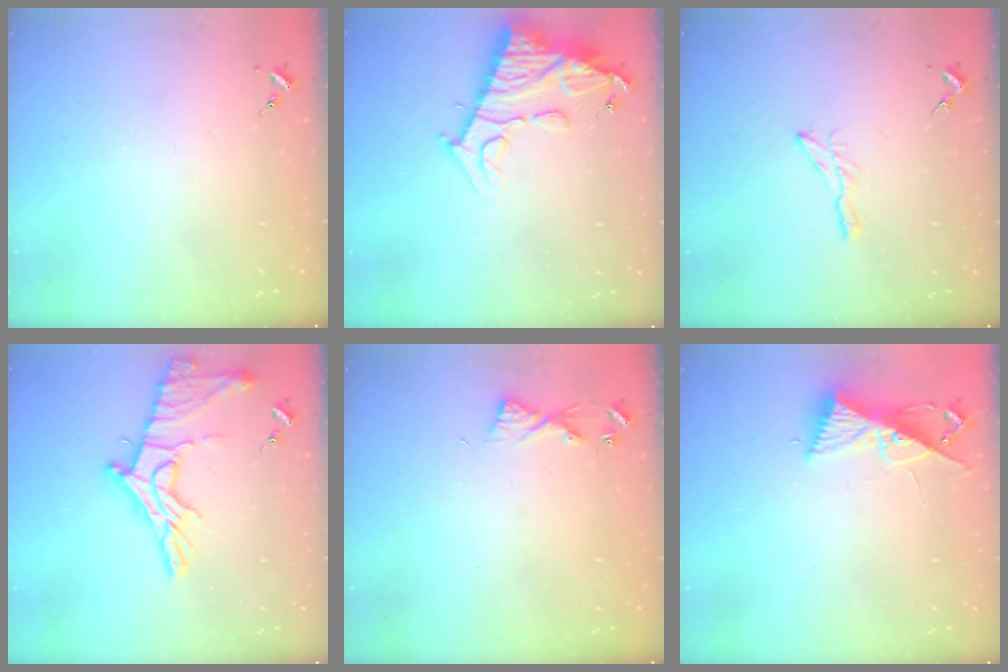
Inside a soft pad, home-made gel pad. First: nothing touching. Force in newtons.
{"total": 15.0, "press": 14.9, "slide": 1.6}
{"total": 5.8, "press": 5.8, "slide": 0.4}
{"total": 16.5, "press": 16.5, "slide": 1.3}
{"total": 5.4, "press": 5.4, "slide": 0.5}
{"total": 9.0, "press": 9.0, "slide": 0.5}